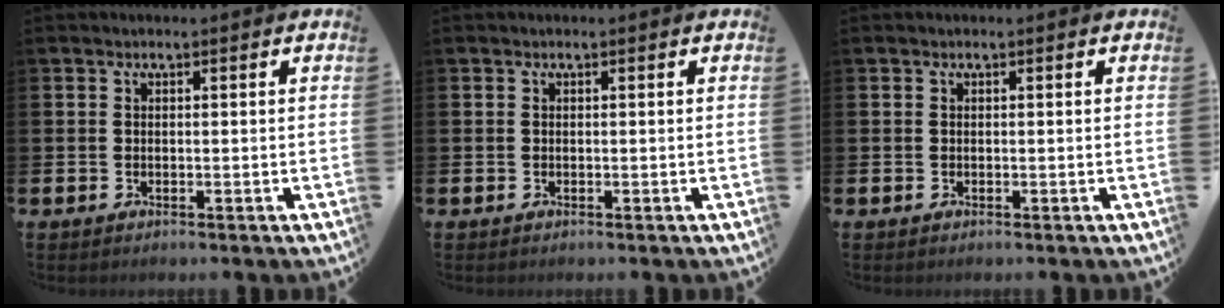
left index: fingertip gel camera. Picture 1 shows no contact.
{"total": 0.0}
{"total": 0.0}